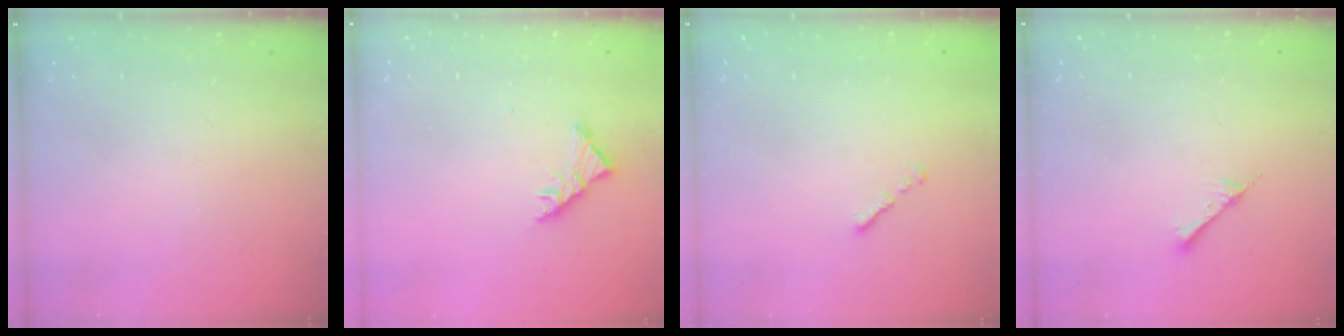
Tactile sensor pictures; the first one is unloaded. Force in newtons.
{"total": 3.4, "press": 3.3, "slide": 0.8}
{"total": 0.7, "press": 0.6, "slide": 0.4}
{"total": 2.6, "press": 2.6, "slide": 0.3}